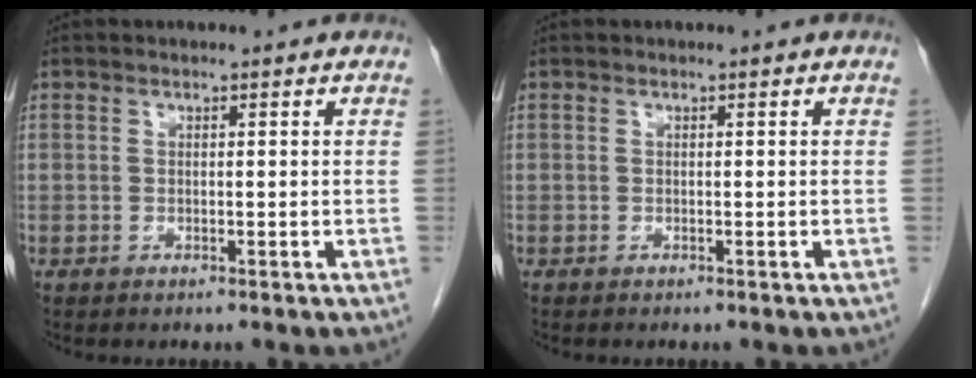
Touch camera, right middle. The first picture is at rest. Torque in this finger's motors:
{"motor_torque": [-0.21, -0.03, 0.01, 0.00]}